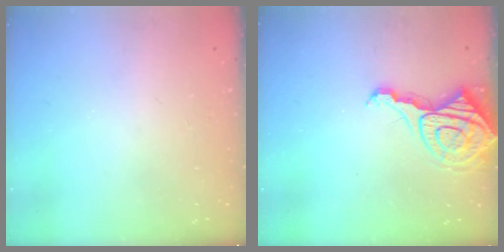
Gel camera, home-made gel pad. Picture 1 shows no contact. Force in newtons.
{"total": 10.8, "press": 10.8, "slide": 1.0}